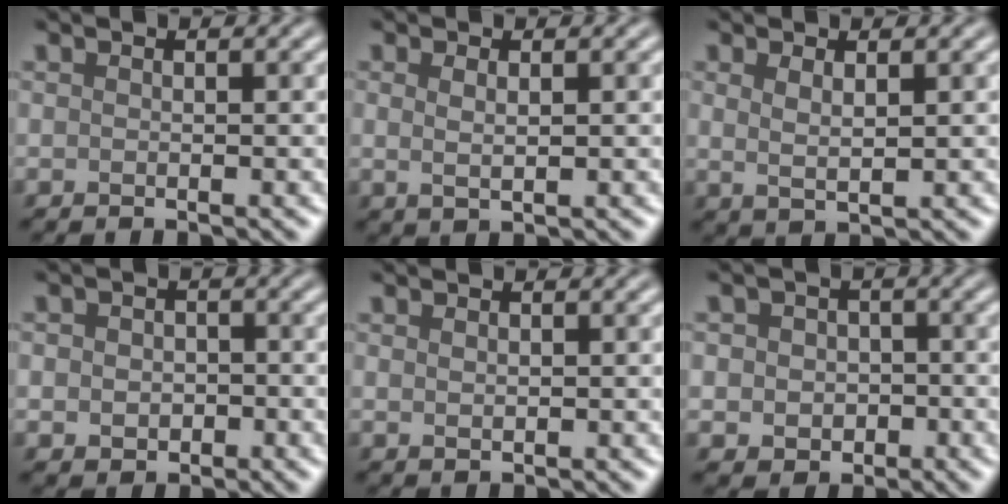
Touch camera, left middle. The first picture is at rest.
{"total": 1.3, "force": [0.4, 0.4, 1.1], "torque": [-0.022, -0.003, 0.010]}
{"total": 1.7, "force": [0.8, 0.5, 1.4], "torque": [-0.027, -0.005, 0.018]}
{"total": 2.7, "force": [-0.4, 2.3, 1.5], "torque": [-0.007, -0.006, -0.012]}
{"total": 0.7, "force": [0.2, 0.4, 0.5], "torque": [-0.011, 0.000, 0.006]}
{"total": 4.0, "force": [-0.4, 3.6, 1.9], "torque": [-0.013, 0.002, -0.019]}